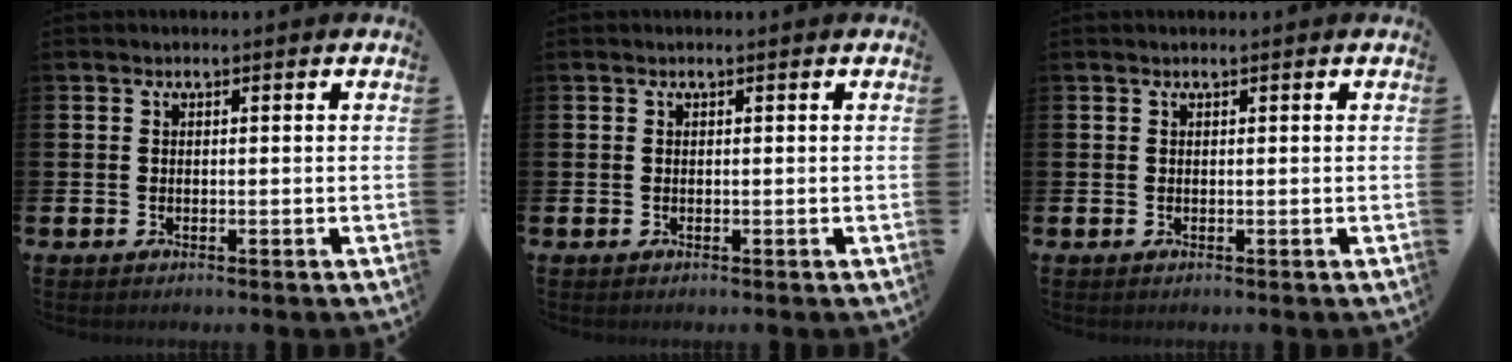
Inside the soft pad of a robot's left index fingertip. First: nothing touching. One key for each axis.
{"total": 0.0}
{"total": 0.0}